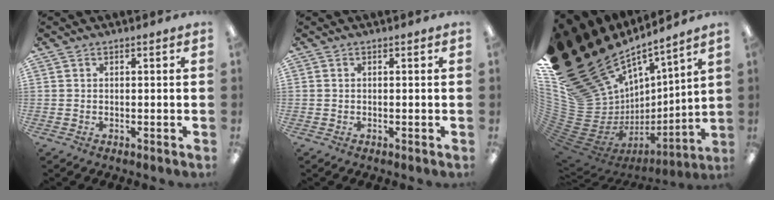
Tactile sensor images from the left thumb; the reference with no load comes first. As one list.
[{"total": 0.0}, {"total": 25.7, "force": [14.4, 16.1, 14.0], "torque": [-0.201, -0.177, 0.345]}]